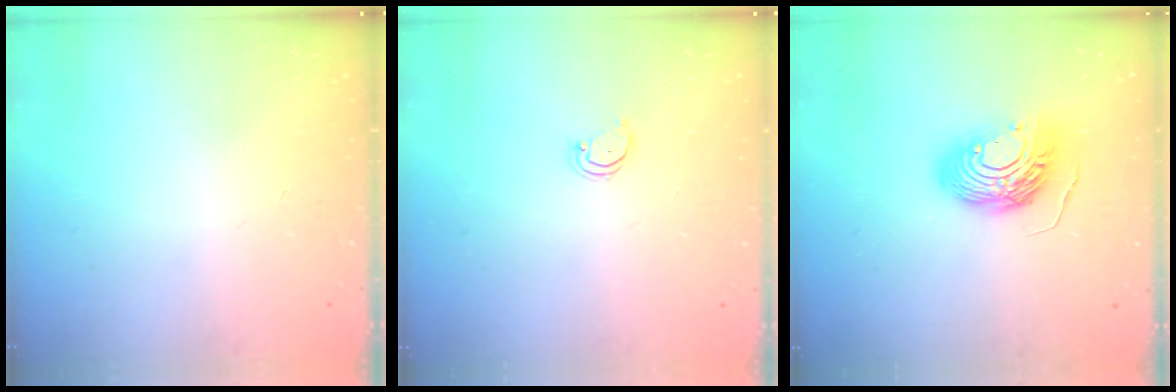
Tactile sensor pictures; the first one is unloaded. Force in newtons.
{"total": 2.6, "press": 2.6, "slide": 0.2}
{"total": 13.0, "press": 13.0, "slide": 1.1}